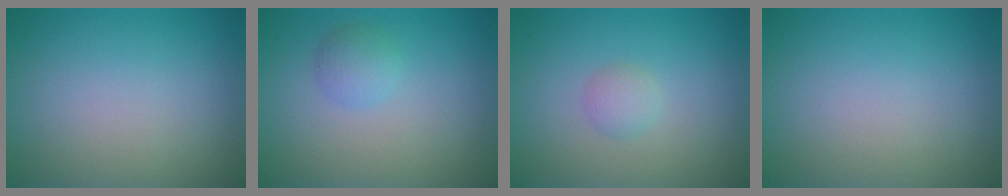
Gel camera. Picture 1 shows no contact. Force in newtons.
{"total": 1.7, "press": 1.7, "slide": 0.1}
{"total": 1.3, "press": 1.3, "slide": 0.1}
{"total": 0.0}